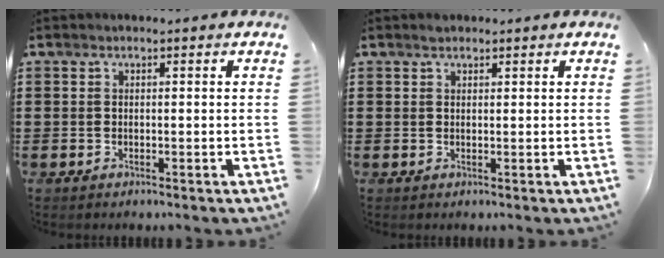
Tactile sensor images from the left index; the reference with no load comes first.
{"total": 1.0, "force": [0.8, 0.5, 0.3], "torque": [-0.008, 0.003, 0.017]}